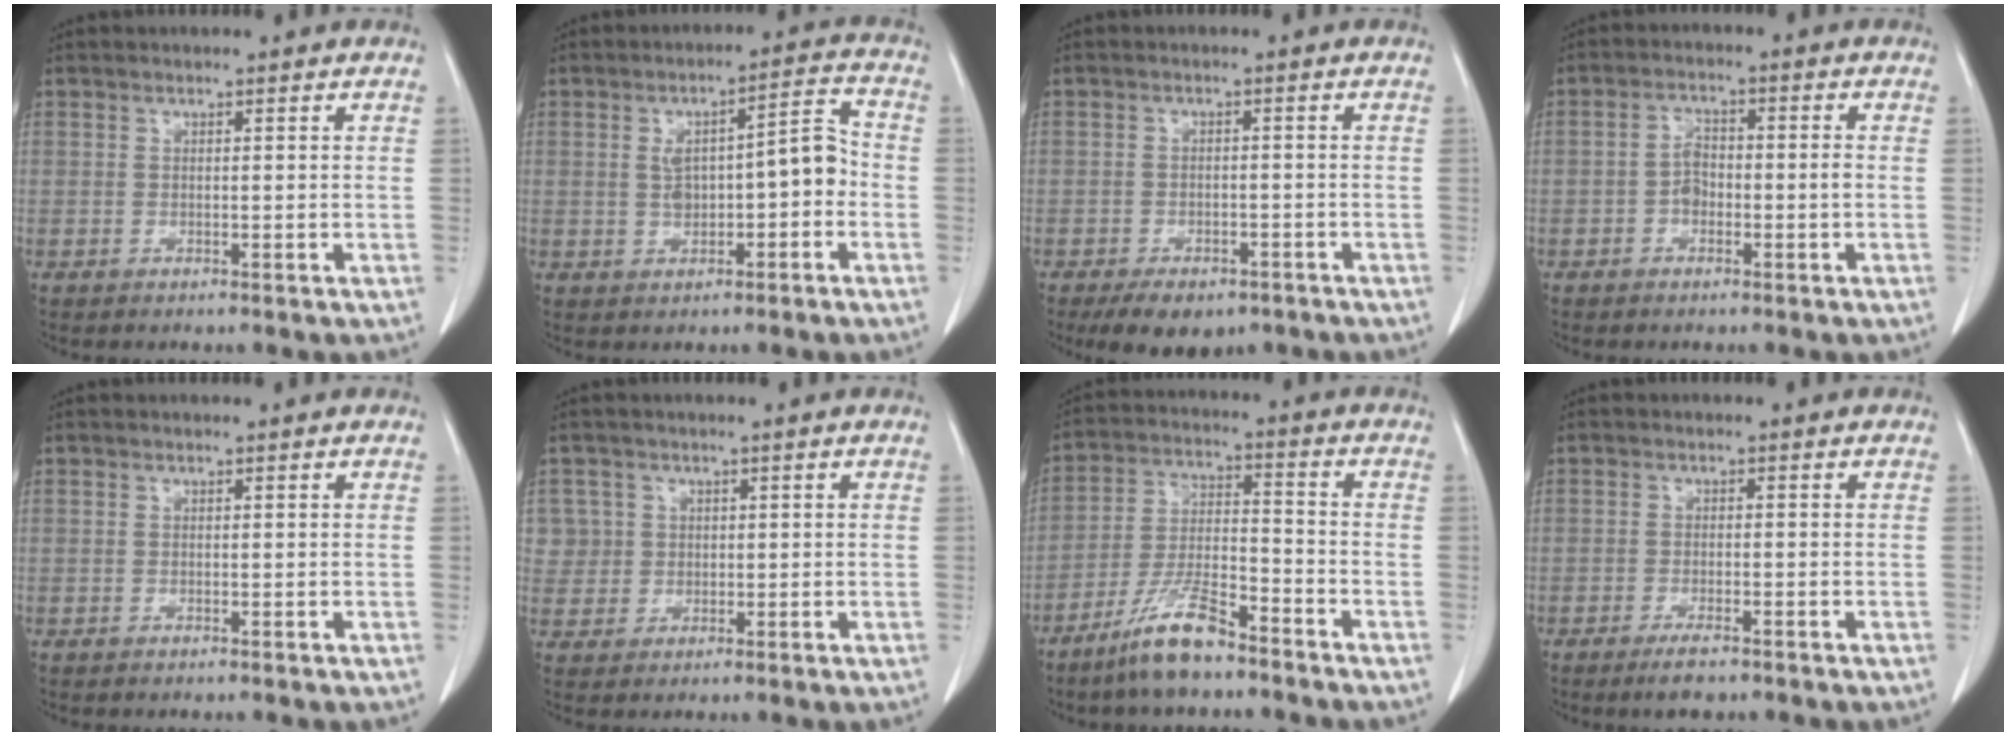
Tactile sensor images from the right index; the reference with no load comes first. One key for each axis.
{"total": 7.8, "fx": -0.8, "fy": 2.6, "fz": 7.3, "tx": -0.117, "ty": 0.034, "tz": -0.008}
{"total": 7.8, "fx": -5.6, "fy": 4.0, "fz": 3.8, "tx": -0.046, "ty": 0.000, "tz": -0.076}
{"total": 3.5, "fx": -1.1, "fy": 1.6, "fz": 2.9, "tx": -0.056, "ty": 0.011, "tz": -0.021}
{"total": 0.0}
{"total": 4.1, "fx": 1.1, "fy": 3.9, "fz": -0.3, "tx": 0.026, "ty": 0.009, "tz": 0.020}
{"total": 9.8, "fx": -7.4, "fy": 1.7, "fz": 6.2, "tx": -0.128, "ty": -0.014, "tz": -0.144}
{"total": 3.2, "fx": -2.4, "fy": 0.6, "fz": 2.1, "tx": -0.040, "ty": -0.004, "tz": -0.040}